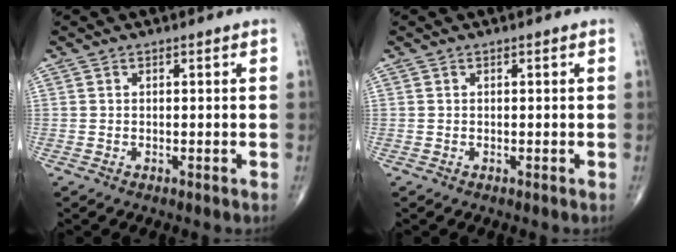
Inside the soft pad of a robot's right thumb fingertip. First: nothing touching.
{"total": 0.0}